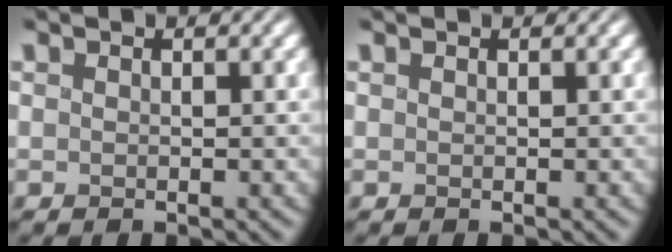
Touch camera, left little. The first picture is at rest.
{"total": 0.0}